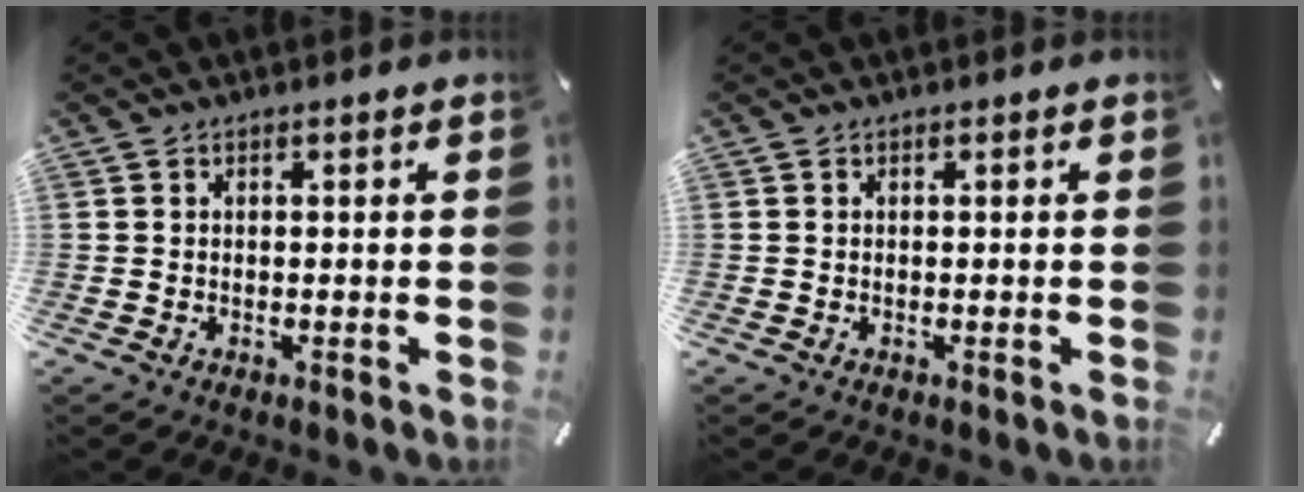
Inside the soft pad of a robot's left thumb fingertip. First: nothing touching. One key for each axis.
{"total": 0.0}